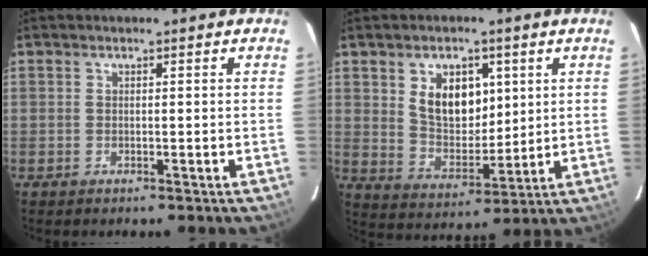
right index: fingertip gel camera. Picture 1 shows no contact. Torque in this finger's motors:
{"motor_torque": [0.50, -0.06, 0.46, 0.09]}